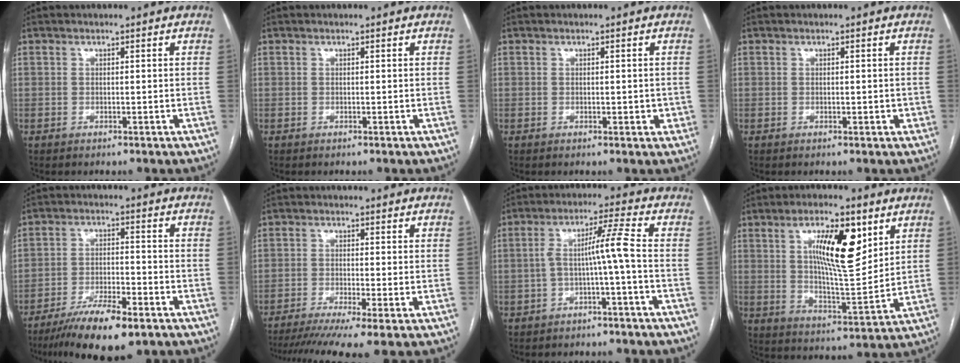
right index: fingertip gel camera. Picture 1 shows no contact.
{"total": 0.0}
{"total": 1.9, "force": [-0.2, 1.0, 1.6], "torque": [-0.017, 0.002, 0.002]}
{"total": 1.2, "force": [-0.1, 0.7, 1.0], "torque": [-0.012, 0.002, 0.002]}
{"total": 10.9, "force": [-7.7, 2.2, 7.4], "torque": [-0.128, -0.020, -0.130]}
{"total": 10.0, "force": [-7.5, -0.3, 6.6], "torque": [-0.101, -0.018, -0.117]}
{"total": 6.1, "force": [-1.5, -0.9, 5.9], "torque": [-0.105, 0.031, -0.020]}
{"total": 12.9, "force": [5.2, 3.2, 11.4], "torque": [-0.195, 0.001, 0.091]}